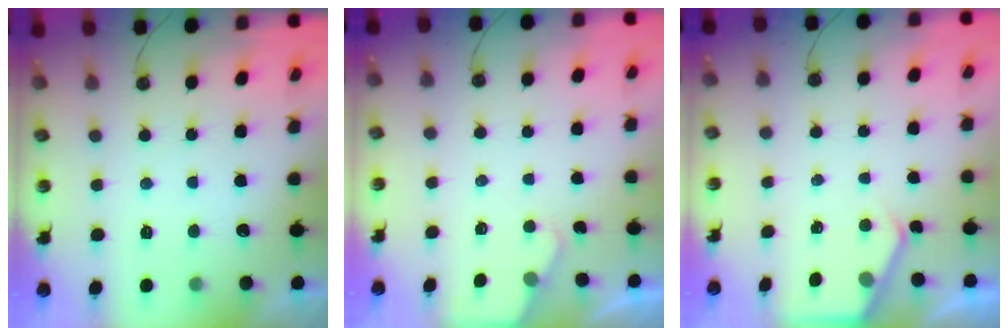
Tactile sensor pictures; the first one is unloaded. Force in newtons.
{"total": 1.7, "press": 1.6, "slide": 0.2}
{"total": 2.2, "press": 2.2, "slide": 0.3}